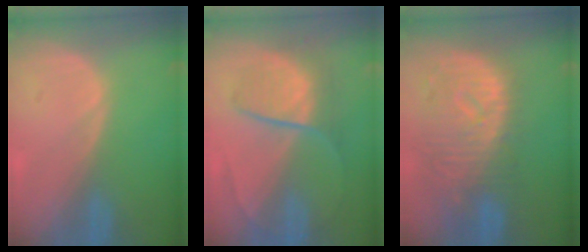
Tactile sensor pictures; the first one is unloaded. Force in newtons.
{"total": 7.0, "press": 6.9, "slide": 1.5}
{"total": 11.3, "press": 9.9, "slide": 5.4}